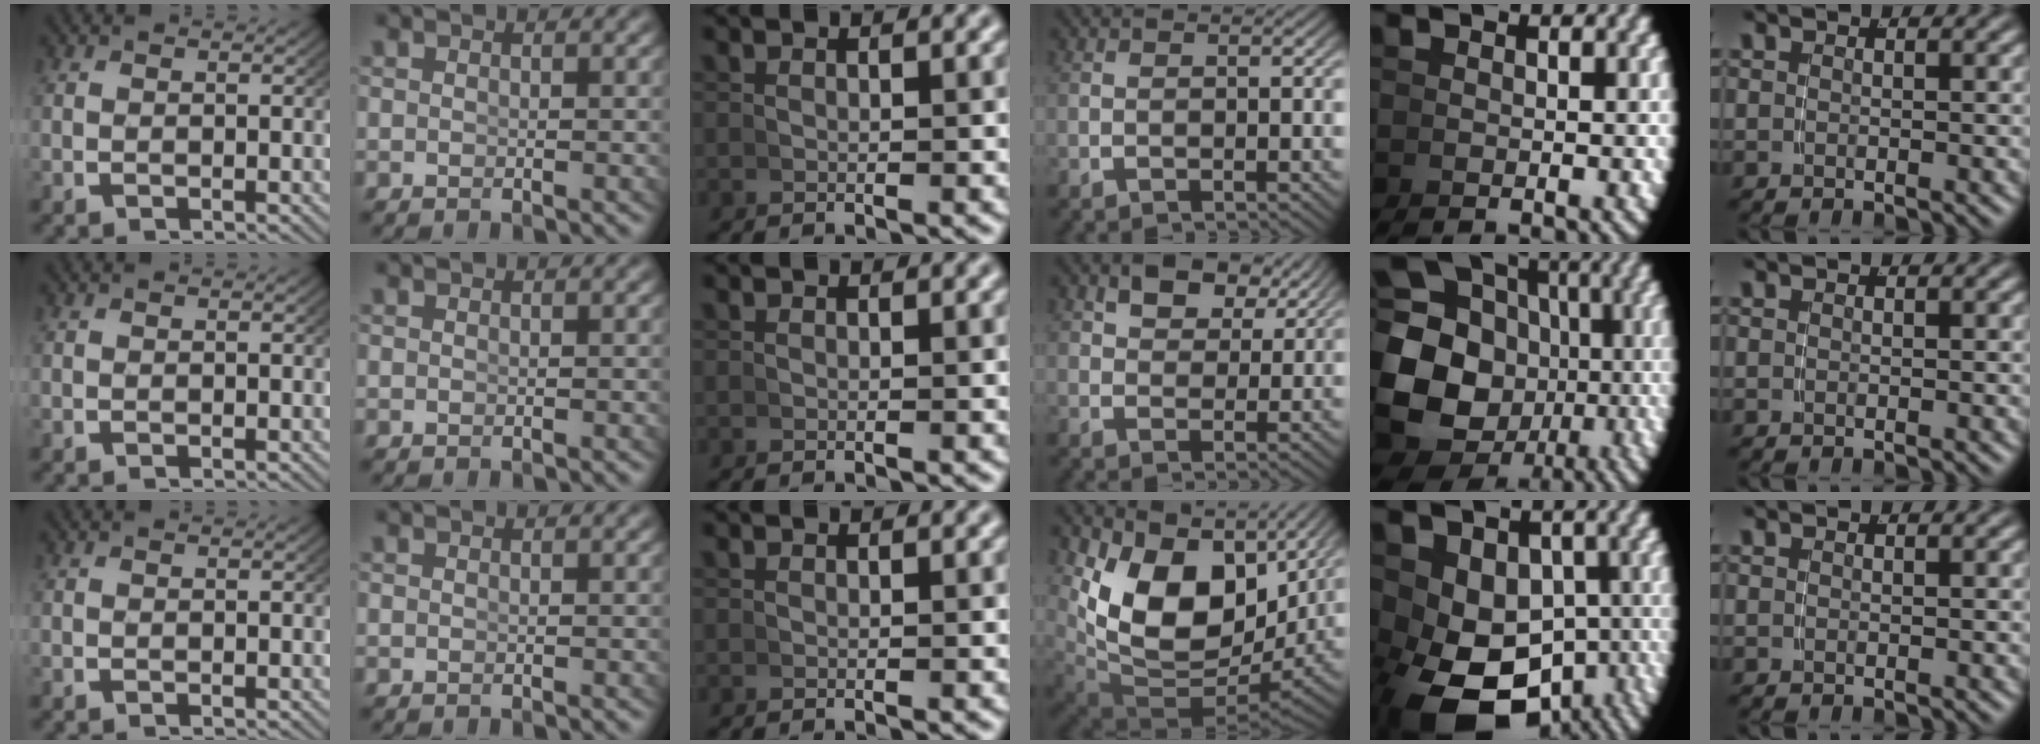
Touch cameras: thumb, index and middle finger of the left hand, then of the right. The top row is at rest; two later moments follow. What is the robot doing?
{"motion": "grasp_and_lifting", "object": "coin"}